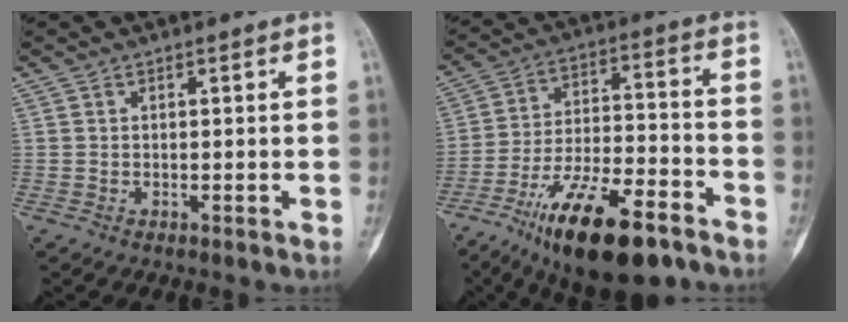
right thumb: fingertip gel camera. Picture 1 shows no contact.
{"total": 20.2, "force": [-12.5, 6.9, 14.3], "torque": [-0.249, 0.064, -0.212]}